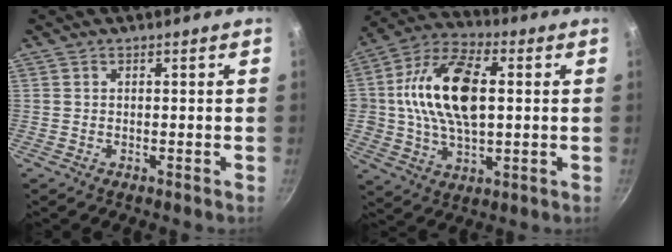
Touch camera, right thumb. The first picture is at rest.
{"total": 17.3, "force": [2.0, 9.8, 14.1], "torque": [-0.252, 0.019, 0.026]}